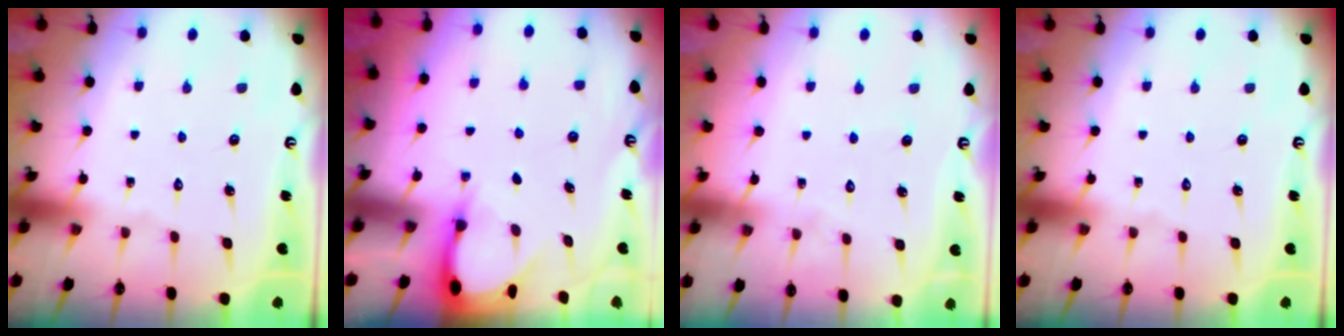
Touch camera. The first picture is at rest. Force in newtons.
{"total": 2.9, "press": 2.9, "slide": 0.3}
{"total": 3.0, "press": 3.0, "slide": 0.3}
{"total": 0.0}